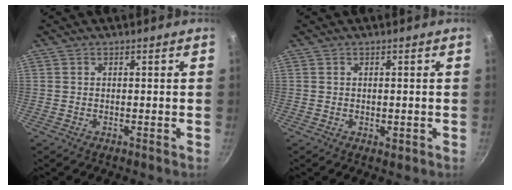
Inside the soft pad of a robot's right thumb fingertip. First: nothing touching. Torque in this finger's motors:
{"motor_torque": [-0.31, -0.01, -0.22, 0.09, -0.08]}